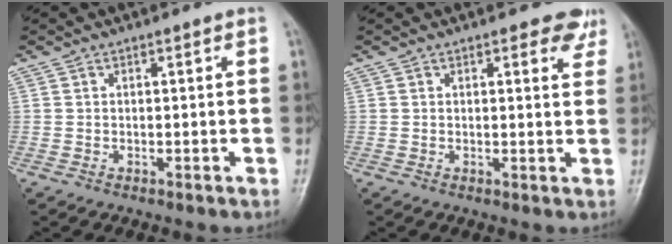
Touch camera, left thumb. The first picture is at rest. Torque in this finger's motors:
{"motor_torque": [-0.05, -0.05, 0.09, 0.01, 0.03]}